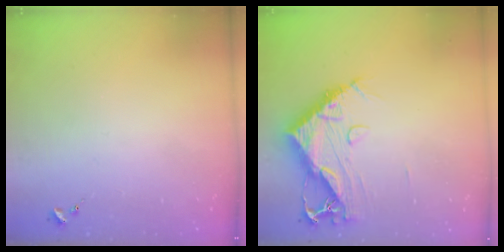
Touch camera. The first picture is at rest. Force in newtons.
{"total": 13.4, "press": 13.3, "slide": 1.5}